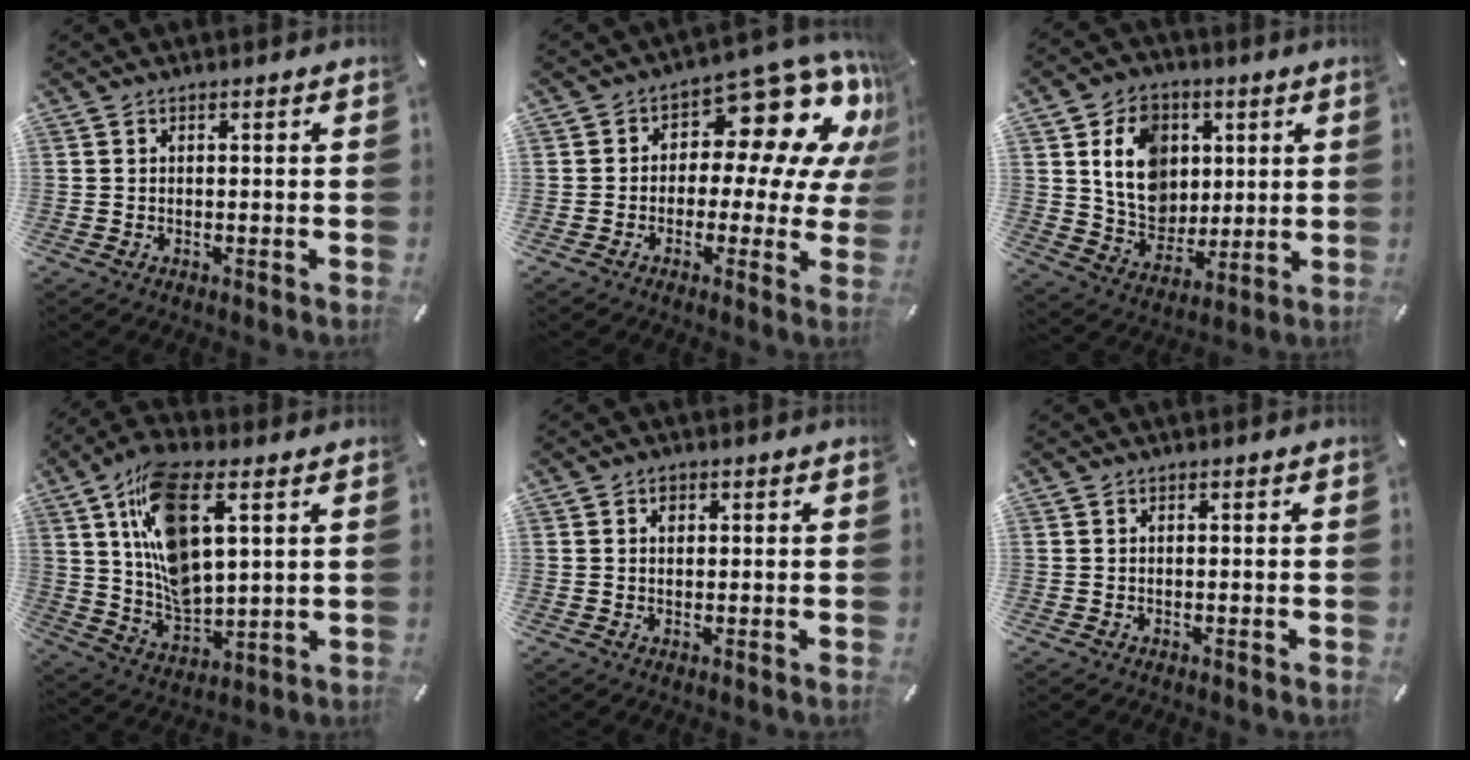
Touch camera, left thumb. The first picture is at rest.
{"total": 13.4, "force": [7.0, 7.3, 8.9], "torque": [-0.127, -0.060, 0.116]}
{"total": 14.2, "force": [3.5, 12.0, 6.7], "torque": [-0.108, 0.001, 0.072]}
{"total": 16.7, "force": [6.4, 8.0, 13.2], "torque": [-0.273, -0.016, 0.113]}
{"total": 1.5, "force": [0.4, 1.2, 0.7], "torque": [0.001, -0.001, 0.004]}
{"total": 0.0}